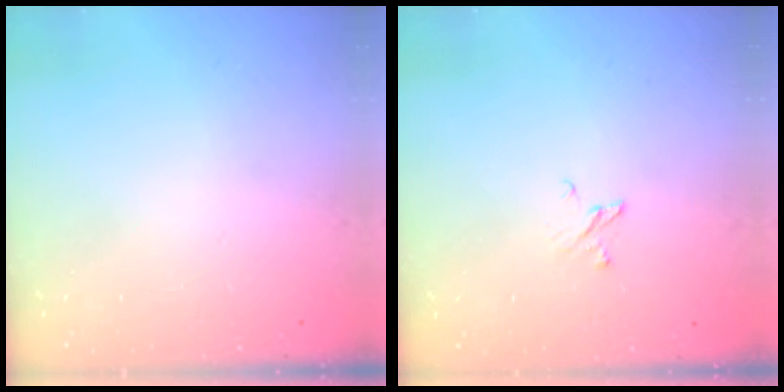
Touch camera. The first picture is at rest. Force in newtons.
{"total": 2.7, "press": 2.7, "slide": 0.4}